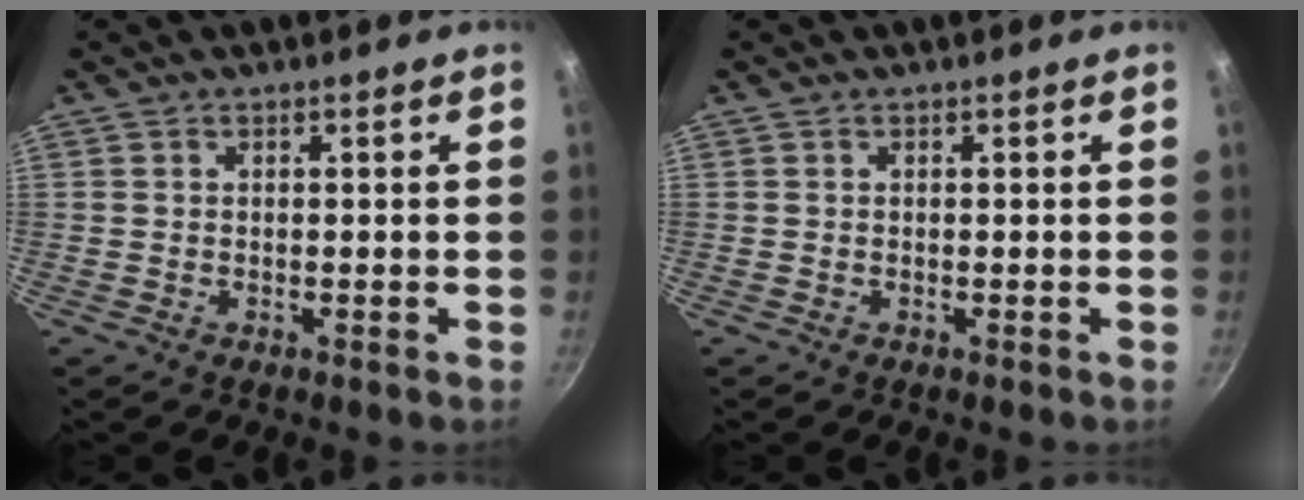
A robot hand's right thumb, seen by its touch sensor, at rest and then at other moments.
{"total": 0.0}